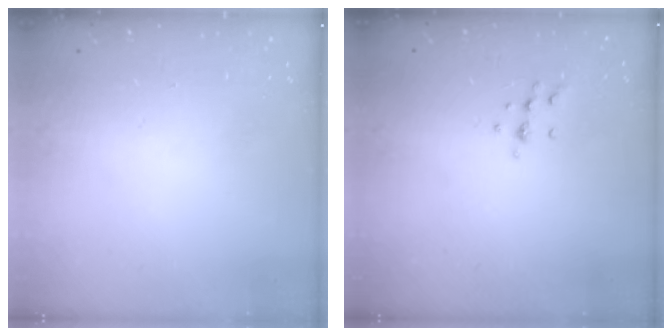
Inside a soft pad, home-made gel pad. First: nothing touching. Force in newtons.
{"total": 5.1, "press": 4.9, "slide": 1.1}